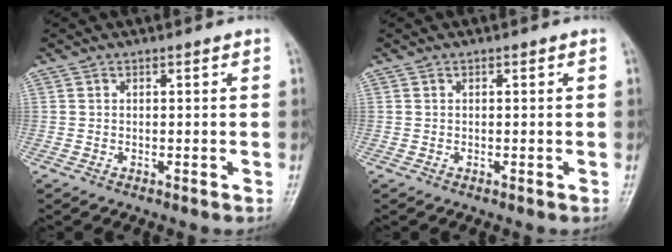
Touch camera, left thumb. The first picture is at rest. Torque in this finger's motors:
{"motor_torque": [0.00, 0.00, 0.00, 0.00, 0.00]}